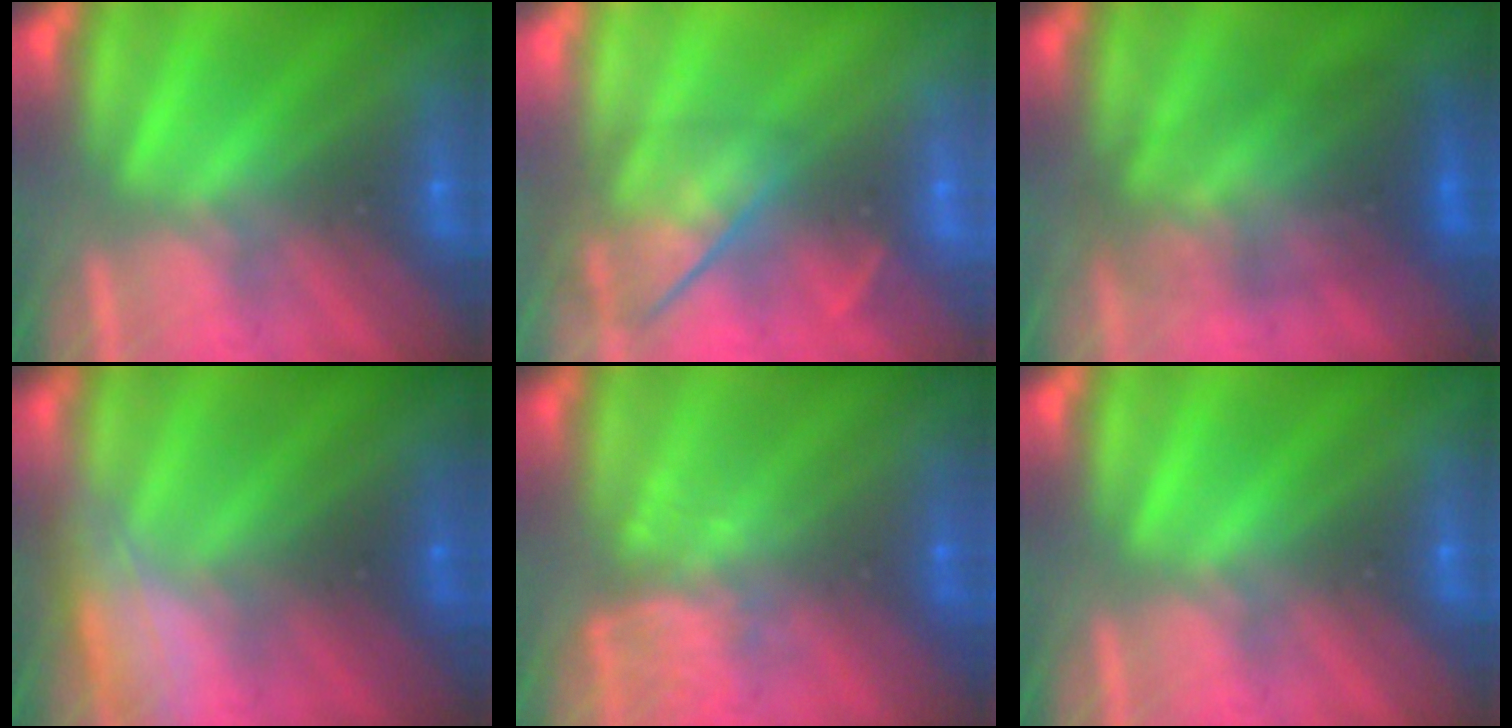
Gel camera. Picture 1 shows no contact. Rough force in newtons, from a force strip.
{"total": 4.8}
{"total": 3.6}
{"total": 3.0}
{"total": 3.8}
{"total": 0.0}